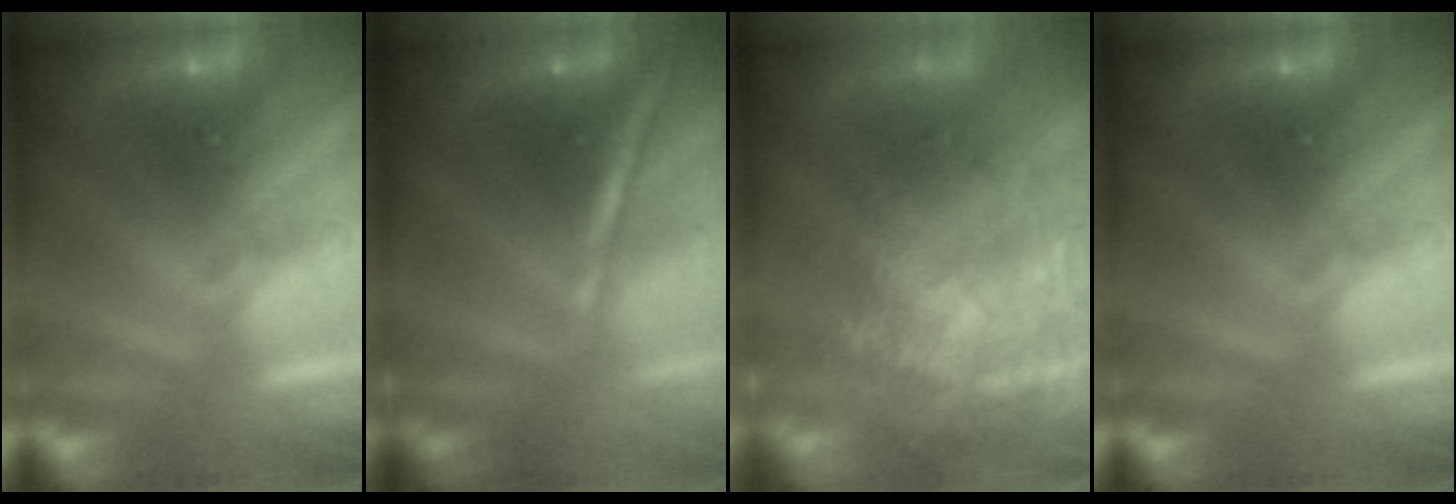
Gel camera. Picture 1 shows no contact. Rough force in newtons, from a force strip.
{"total": 1.3}
{"total": 7.6}
{"total": 0.0}